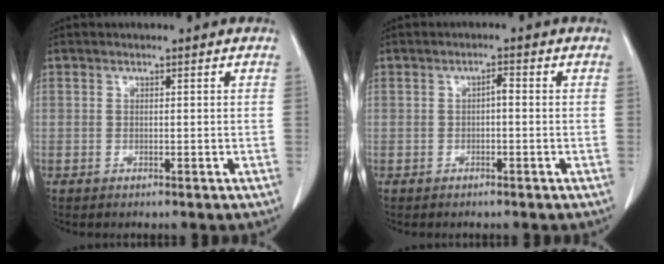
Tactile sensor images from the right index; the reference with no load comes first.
{"total": 1.4, "force": [-0.2, 0.4, 1.3], "torque": [-0.020, 0.004, -0.004]}